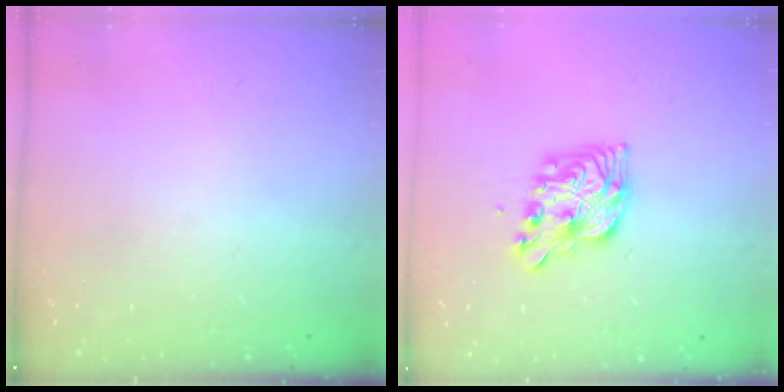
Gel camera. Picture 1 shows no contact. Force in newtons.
{"total": 10.5, "press": 10.5, "slide": 1.0}